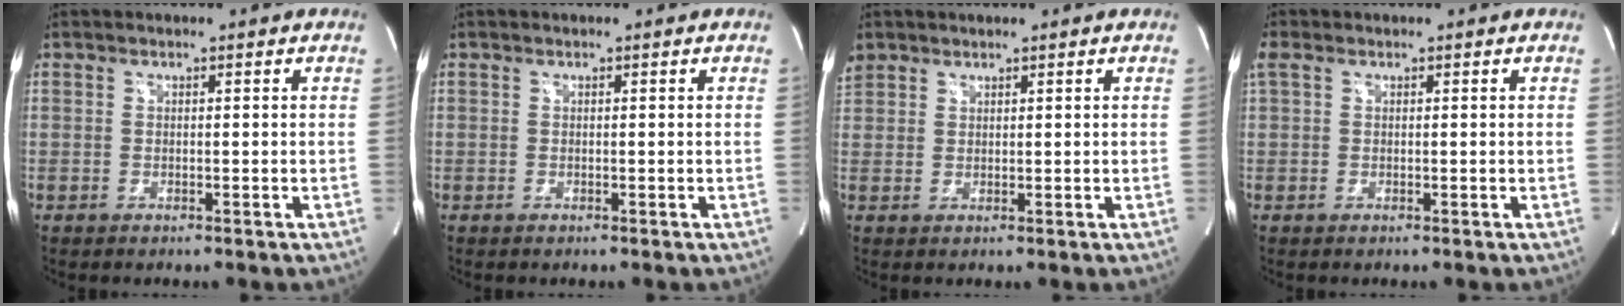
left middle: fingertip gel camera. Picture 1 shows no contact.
{"total": 0.0}
{"total": 4.1, "force": [2.8, 2.9, 0.8], "torque": [-0.032, 0.020, 0.060]}
{"total": 1.8, "force": [0.9, 1.1, 1.2], "torque": [-0.040, 0.032, 0.026]}